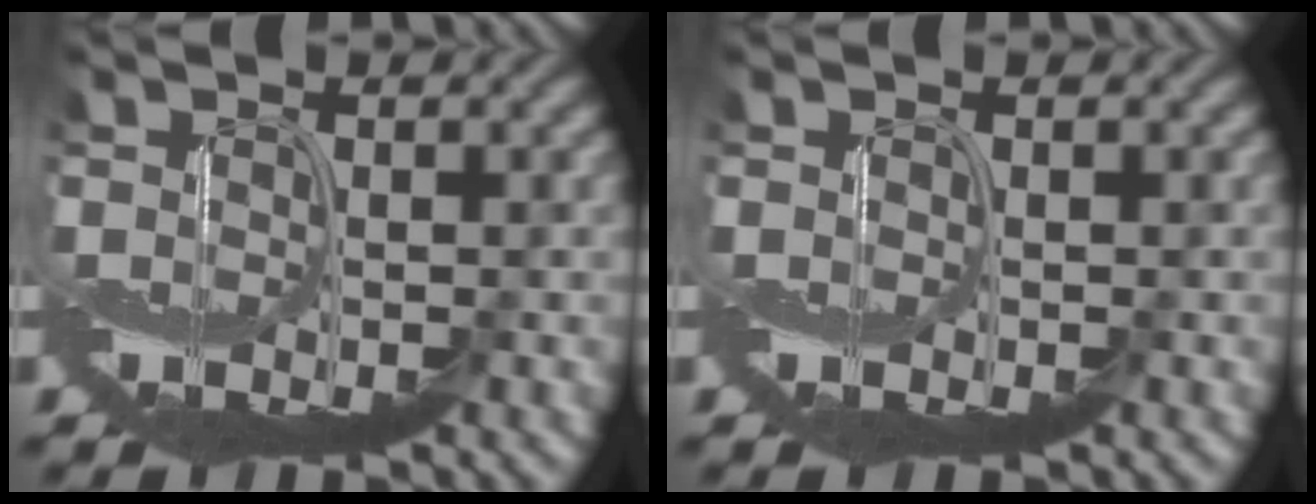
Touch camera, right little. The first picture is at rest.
{"total": 0.0}